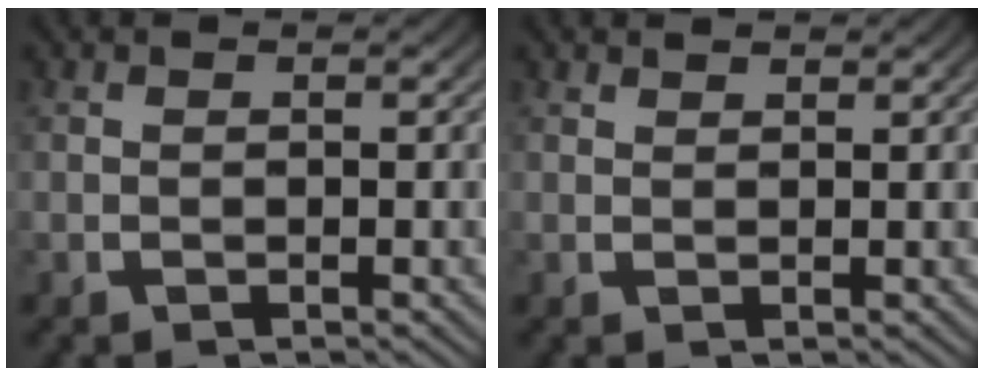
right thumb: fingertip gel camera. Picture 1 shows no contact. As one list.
[{"total": 1.1, "force": [1.1, 0.0, 0.0], "torque": [0.007, -0.002, 0.022]}]